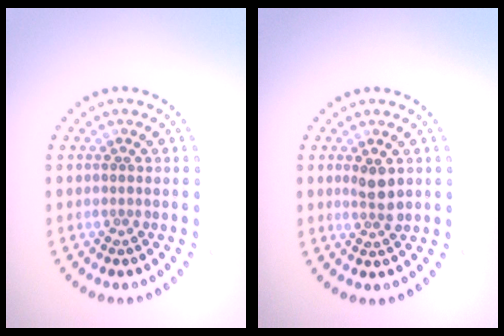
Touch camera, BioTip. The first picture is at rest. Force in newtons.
{"total": 2.0, "press": 1.9, "slide": 0.7}